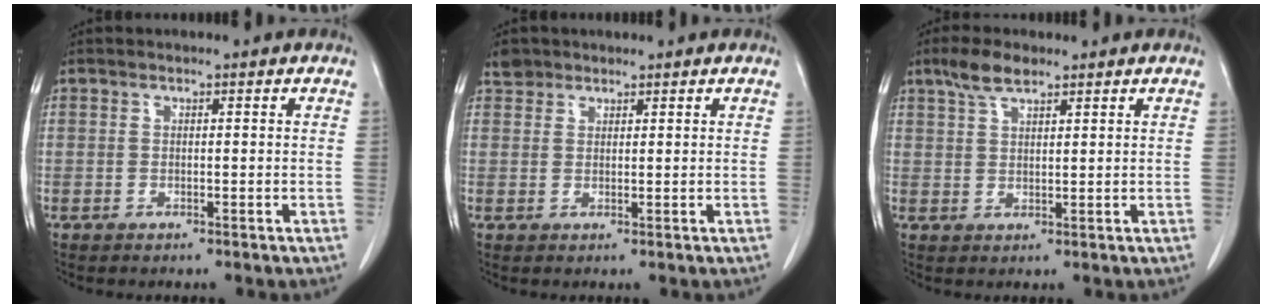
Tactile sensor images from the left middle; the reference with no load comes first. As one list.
[{"total": 1.9, "force": [1.5, 1.1, -0.1], "torque": [0.003, 0.006, 0.025]}, {"total": 4.3, "force": [3.2, 1.2, 2.6], "torque": [-0.061, 0.008, 0.063]}]